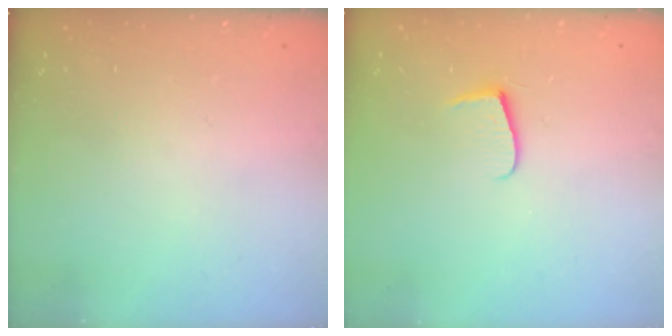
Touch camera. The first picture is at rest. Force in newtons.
{"total": 6.8, "press": 6.8, "slide": 0.6}